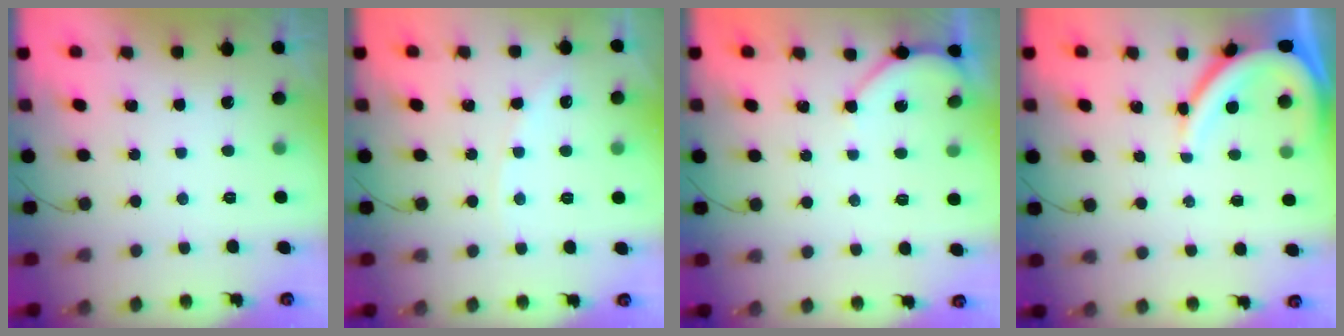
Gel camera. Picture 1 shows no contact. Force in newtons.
{"total": 2.6, "press": 2.6, "slide": 0.4}
{"total": 4.6, "press": 4.6, "slide": 0.3}
{"total": 9.0, "press": 9.0, "slide": 1.0}